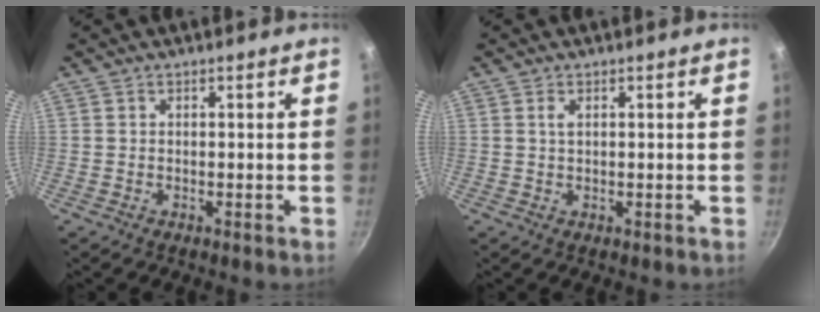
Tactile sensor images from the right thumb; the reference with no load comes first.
{"total": 1.3, "force": [0.4, 0.5, 1.1], "torque": [-0.019, 0.000, 0.008]}